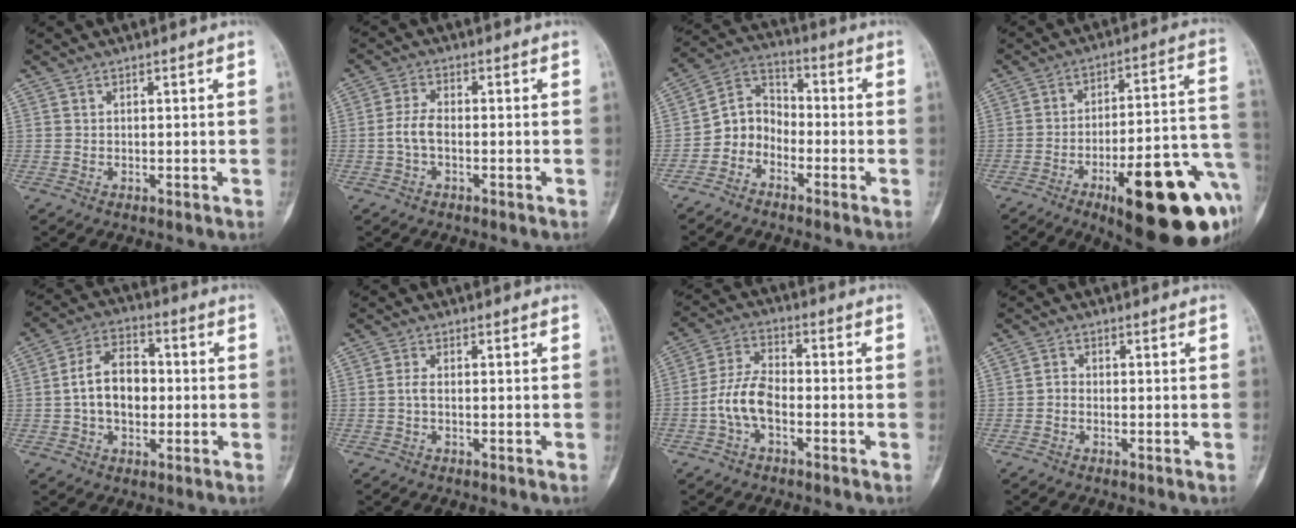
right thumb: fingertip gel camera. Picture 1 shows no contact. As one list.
[{"total": 4.0, "force": [-0.9, 2.2, 3.2], "torque": [-0.067, 0.015, -0.023]}, {"total": 7.3, "force": [-3.4, 5.8, 2.8], "torque": [-0.026, 0.056, -0.081]}, {"total": 26.4, "force": [-11.3, 8.2, 22.5], "torque": [-0.239, 0.052, -0.151]}, {"total": 10.6, "force": [-0.5, 7.2, 7.7], "torque": [-0.113, 0.027, -0.019]}, {"total": 1.3, "force": [-0.3, 0.6, 1.2], "torque": [-0.018, 0.003, -0.008]}, {"total": 8.1, "force": [-2.6, 4.5, 6.3], "torque": [-0.123, 0.032, -0.057]}, {"total": 1.3, "force": [-0.5, 0.9, 0.7], "torque": [-0.004, 0.005, -0.016]}]